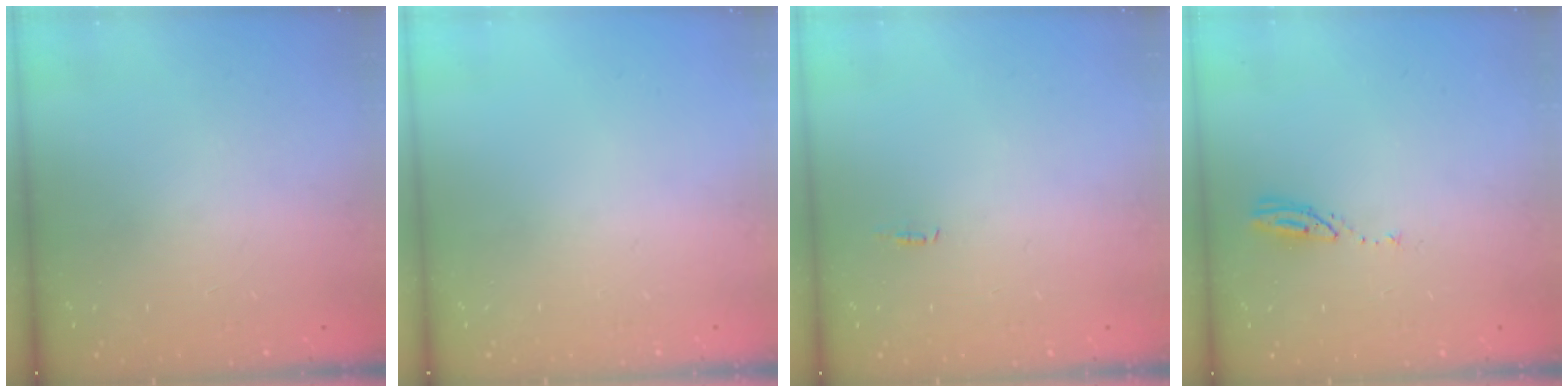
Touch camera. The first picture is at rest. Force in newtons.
{"total": 0.0}
{"total": 4.8, "press": 2.5, "slide": 4.1}
{"total": 3.7, "press": 3.7, "slide": 0.3}